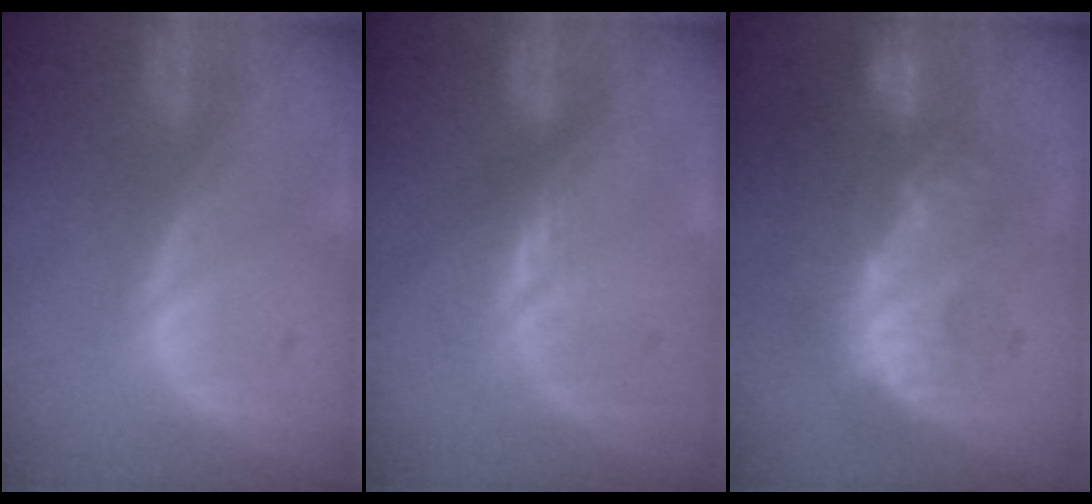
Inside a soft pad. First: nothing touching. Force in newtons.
{"total": 1.5, "press": 1.3, "slide": 0.8}
{"total": 10.0, "press": 9.2, "slide": 3.8}